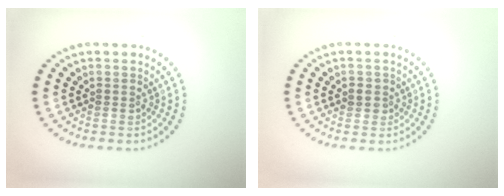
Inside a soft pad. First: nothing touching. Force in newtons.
{"total": 1.3, "press": 1.1, "slide": 0.6}